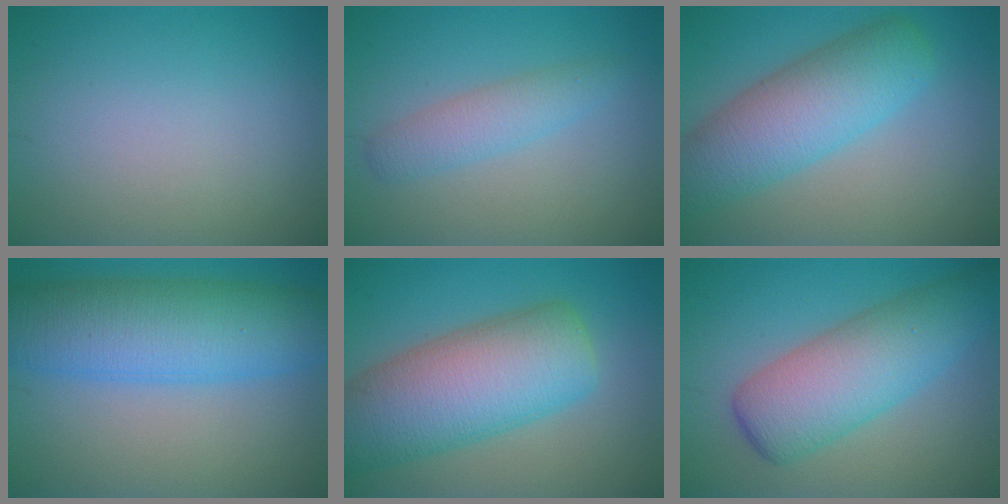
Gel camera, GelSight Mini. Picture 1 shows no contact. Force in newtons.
{"total": 2.8, "press": 2.8, "slide": 0.1}
{"total": 7.5, "press": 7.5, "slide": 0.3}
{"total": 9.9, "press": 9.9, "slide": 0.3}
{"total": 11.1, "press": 11.1, "slide": 0.5}
{"total": 7.6, "press": 7.6, "slide": 0.2}